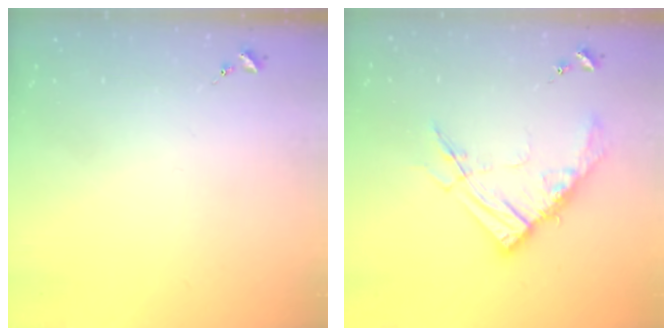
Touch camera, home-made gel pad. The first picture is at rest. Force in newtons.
{"total": 14.1, "press": 14.0, "slide": 1.5}